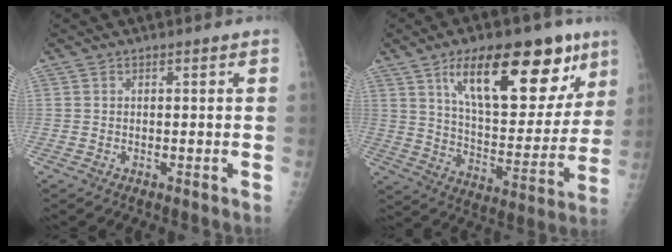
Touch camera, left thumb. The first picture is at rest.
{"total": 24.0, "force": [12.6, 10.0, 17.9], "torque": [-0.217, -0.037, 0.201]}